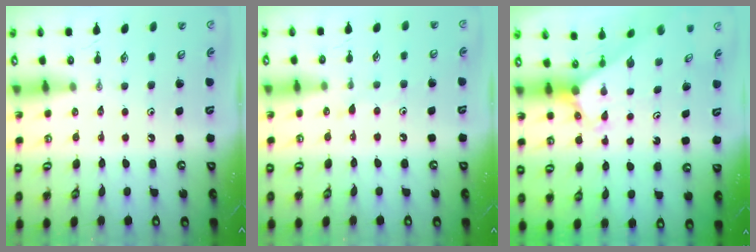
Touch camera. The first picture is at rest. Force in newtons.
{"total": 6.1, "press": 6.1, "slide": 0.7}
{"total": 3.0, "press": 3.0, "slide": 0.2}